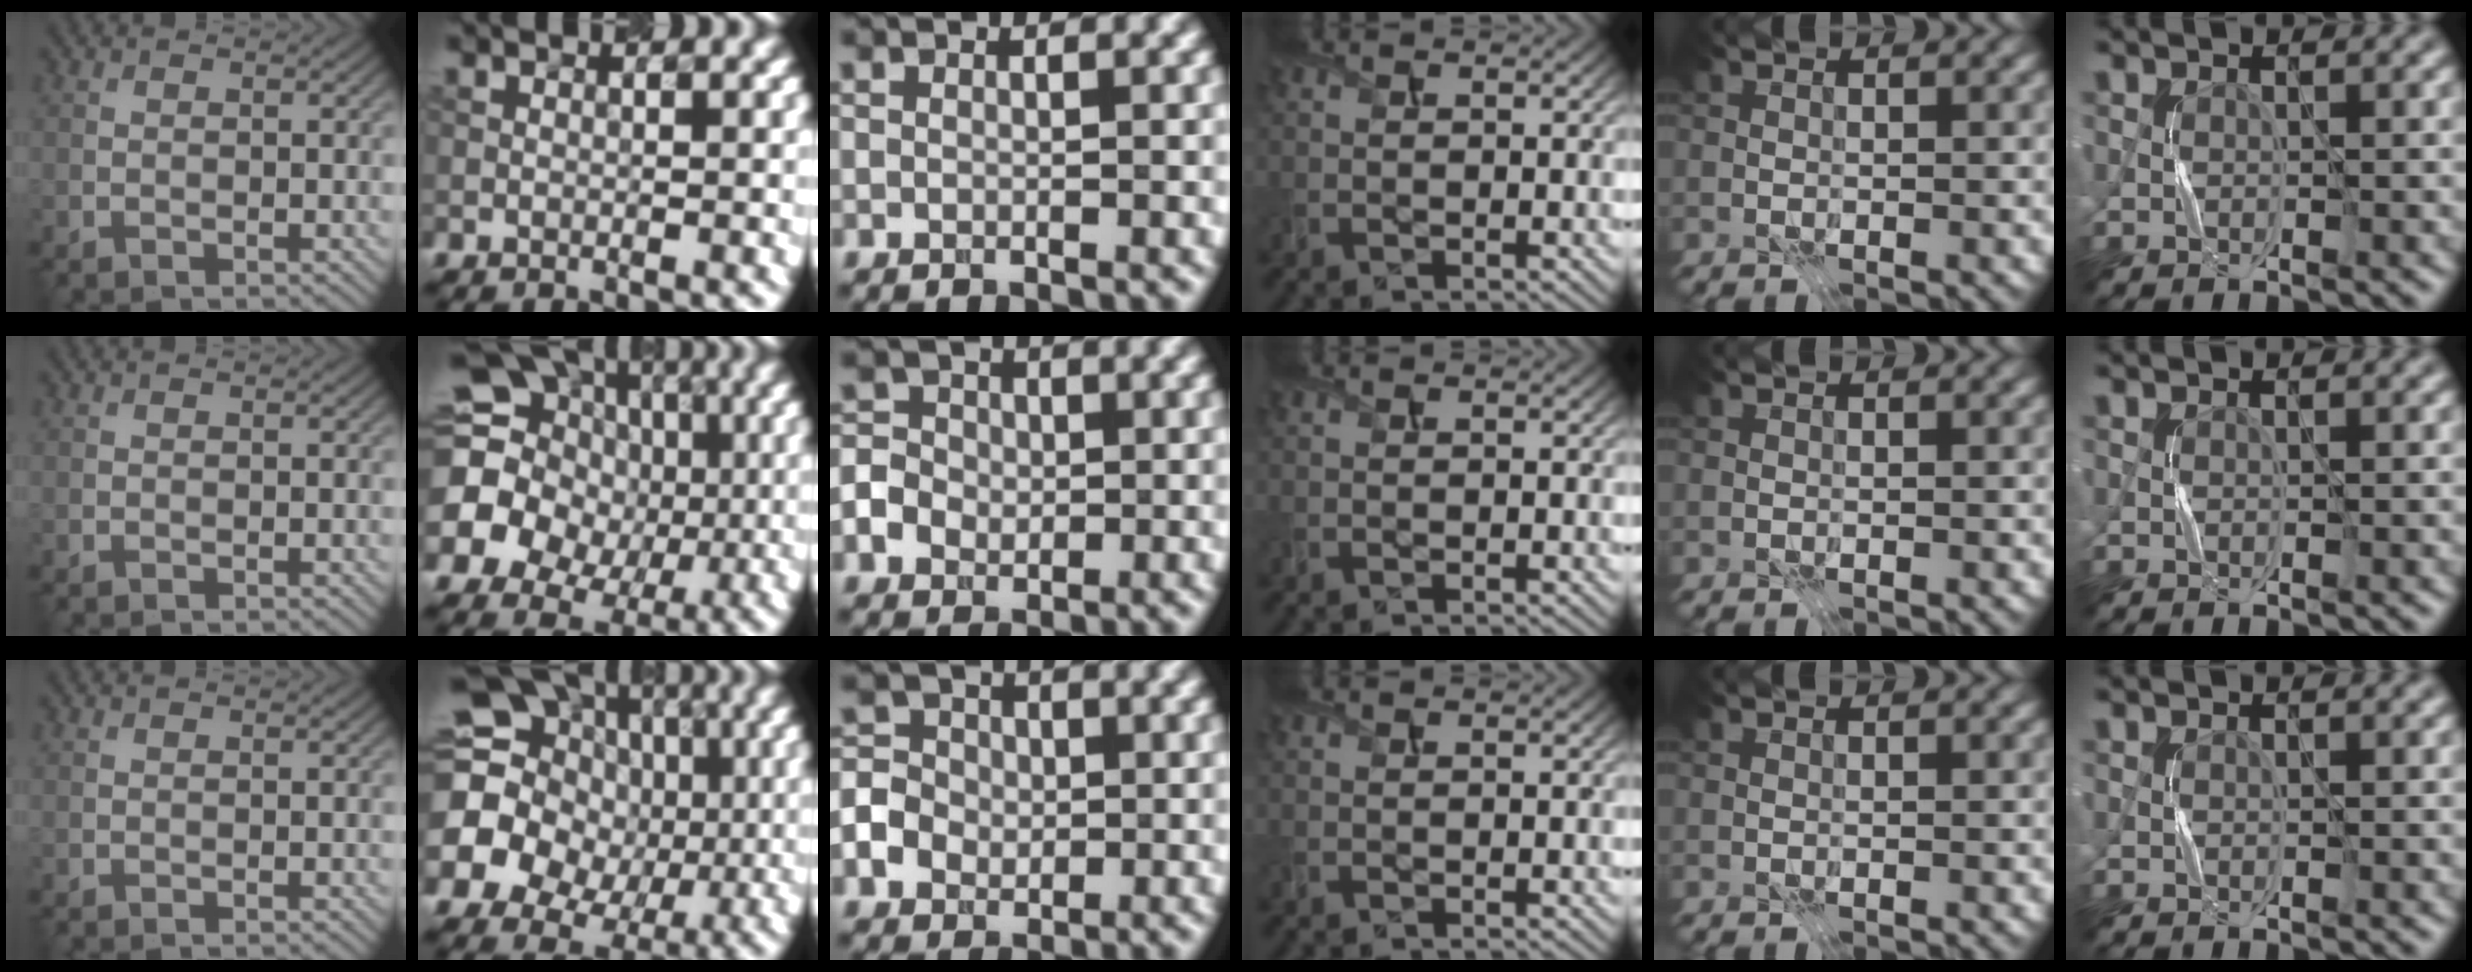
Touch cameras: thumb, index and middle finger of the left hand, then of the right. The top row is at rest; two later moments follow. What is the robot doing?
{"motion": "press", "object": "gel pad"}